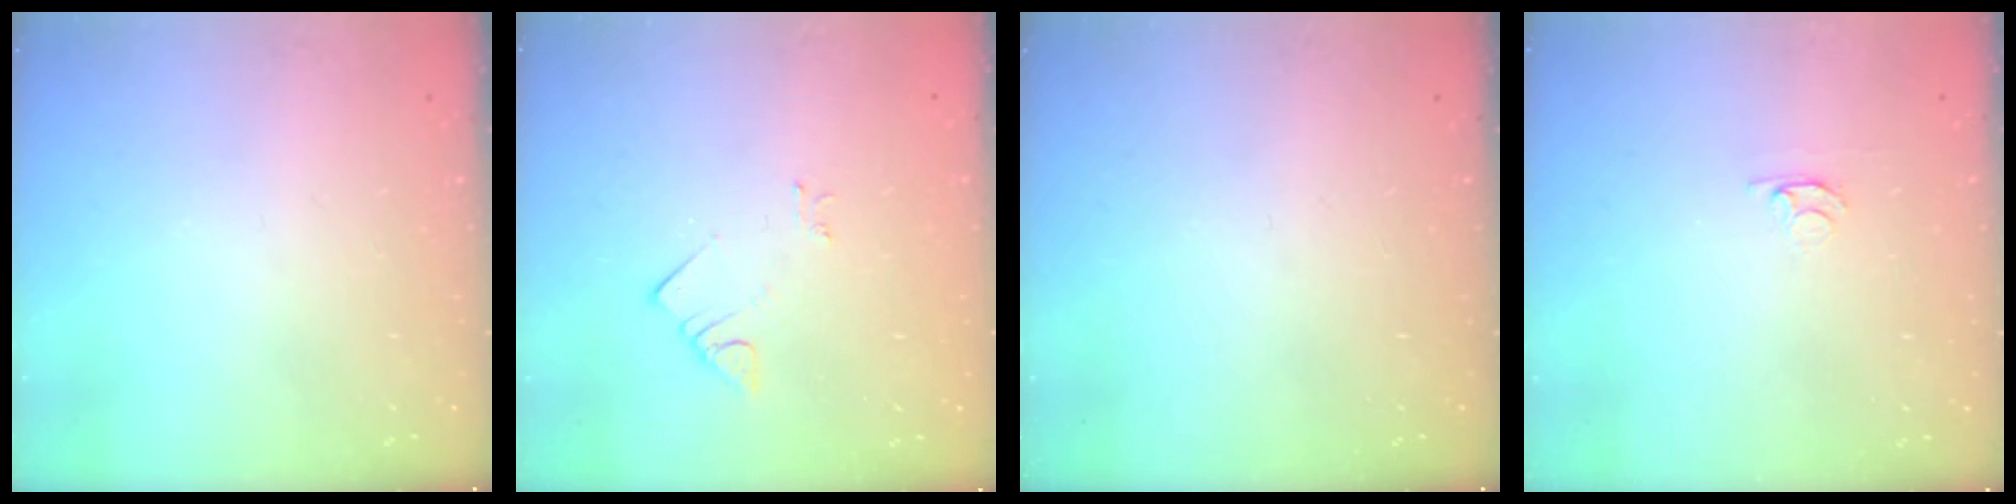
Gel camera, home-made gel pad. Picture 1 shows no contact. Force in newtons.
{"total": 2.7, "press": 2.7, "slide": 0.2}
{"total": 0.0}
{"total": 2.1, "press": 2.1, "slide": 0.2}